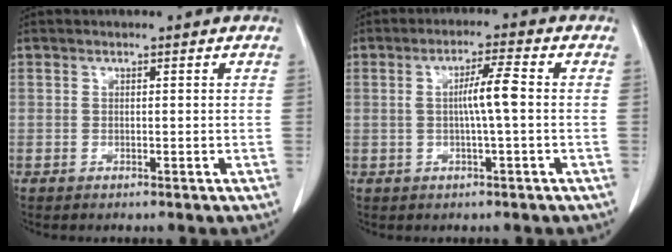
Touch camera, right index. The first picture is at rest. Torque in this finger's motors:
{"motor_torque": [0.67, -0.10, 0.38, 0.09]}